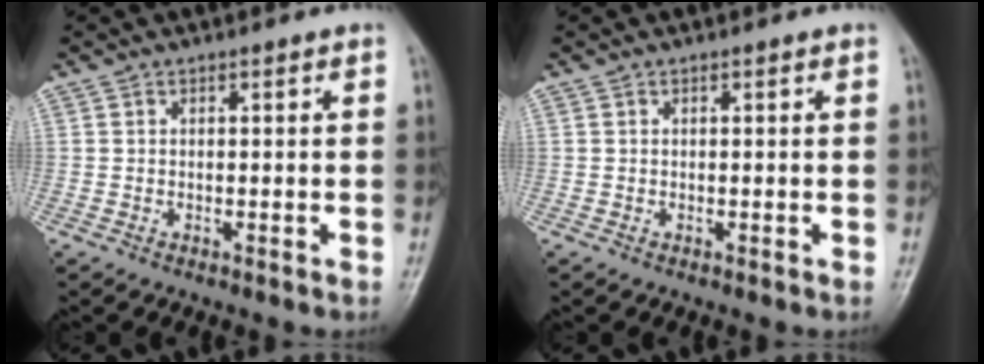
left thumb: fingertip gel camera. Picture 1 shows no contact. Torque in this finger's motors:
{"motor_torque": [-0.02, 0.07, 0.18, 0.04, 0.00]}